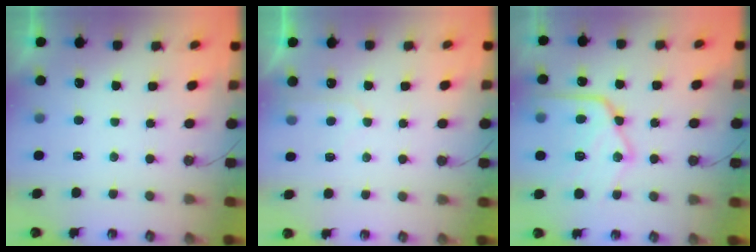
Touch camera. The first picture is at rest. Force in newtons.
{"total": 5.0, "press": 5.0, "slide": 0.5}
{"total": 19.5, "press": 19.5, "slide": 1.2}